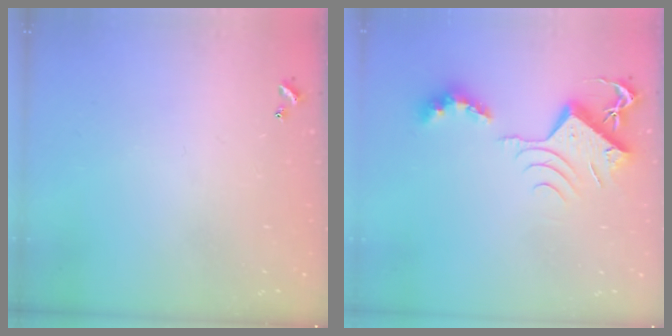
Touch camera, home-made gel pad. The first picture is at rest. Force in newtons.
{"total": 9.3, "press": 9.3, "slide": 0.9}